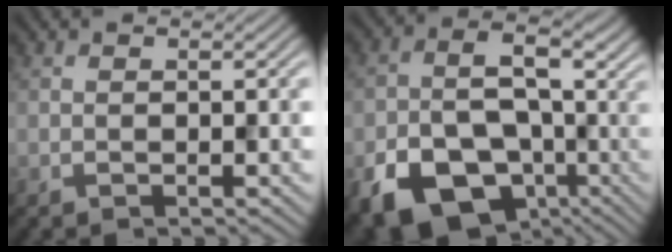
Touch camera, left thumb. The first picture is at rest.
{"total": 14.7, "force": [-6.0, 10.4, 8.4], "torque": [-0.149, -0.022, -0.095]}